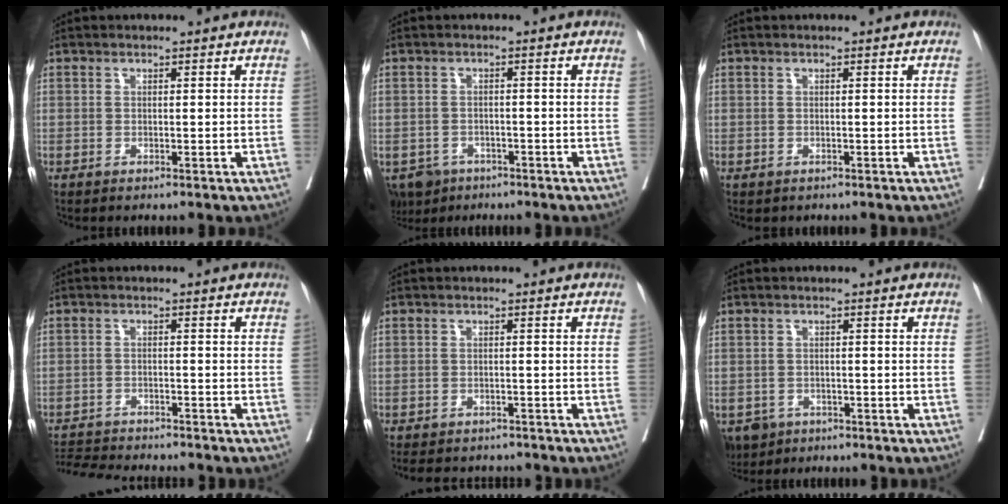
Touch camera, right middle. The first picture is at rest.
{"total": 4.9, "force": [-3.6, 3.3, 0.9], "torque": [-0.010, 0.001, -0.056]}
{"total": 0.0}
{"total": 9.0, "force": [-8.6, 0.8, 2.4], "torque": [-0.036, -0.003, -0.132]}
{"total": 7.9, "force": [-7.2, 2.7, 1.9], "torque": [-0.028, -0.002, -0.088]}
{"total": 4.5, "force": [-3.0, 3.2, 1.0], "torque": [-0.015, 0.001, -0.046]}